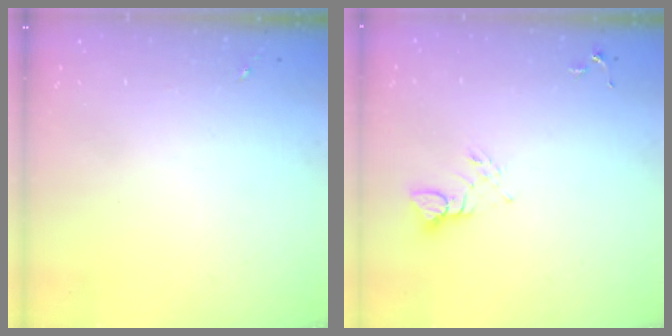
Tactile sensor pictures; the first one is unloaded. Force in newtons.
{"total": 3.9, "press": 3.9, "slide": 0.5}